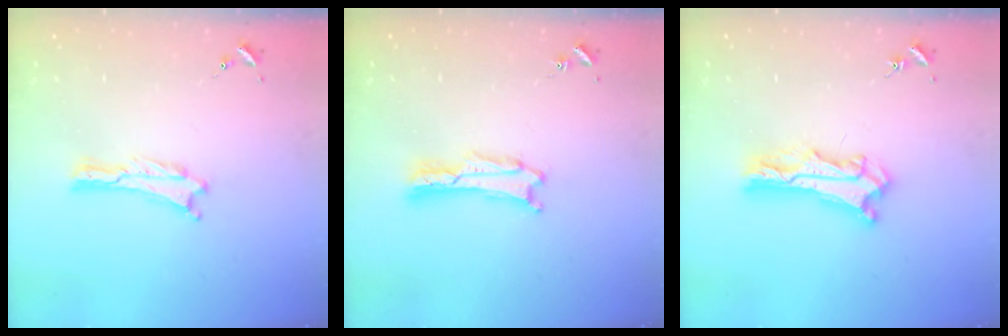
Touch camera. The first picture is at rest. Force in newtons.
{"total": 1.4, "press": 1.4, "slide": 0.0}
{"total": 7.4, "press": 7.3, "slide": 0.6}